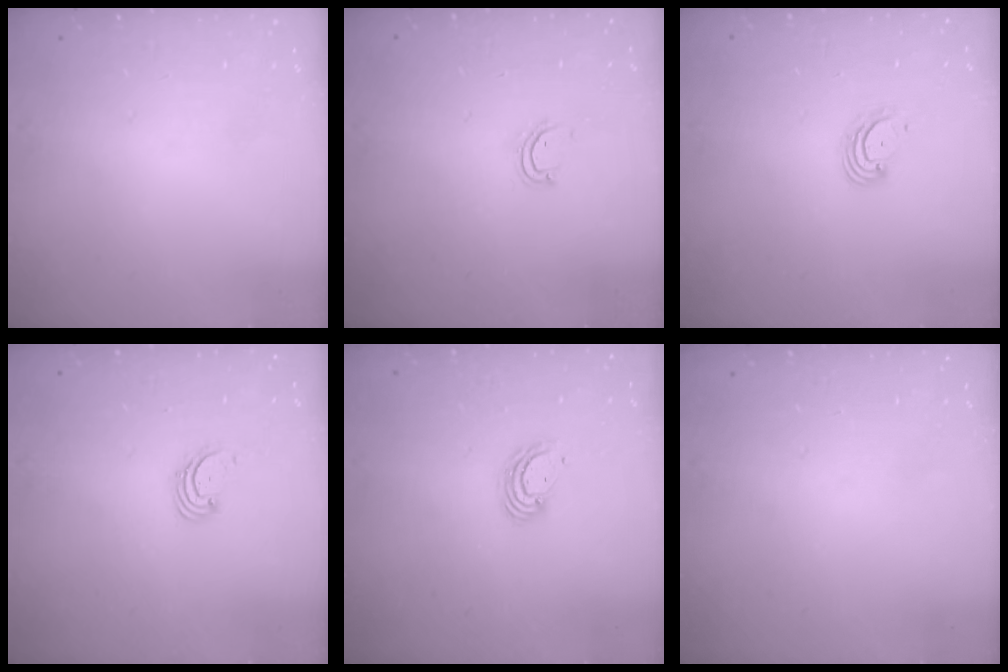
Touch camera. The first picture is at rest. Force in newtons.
{"total": 3.3, "press": 3.3, "slide": 0.2}
{"total": 3.2, "press": 3.2, "slide": 0.4}
{"total": 1.7, "press": 1.7, "slide": 0.2}
{"total": 4.6, "press": 4.6, "slide": 0.2}
{"total": 0.0}